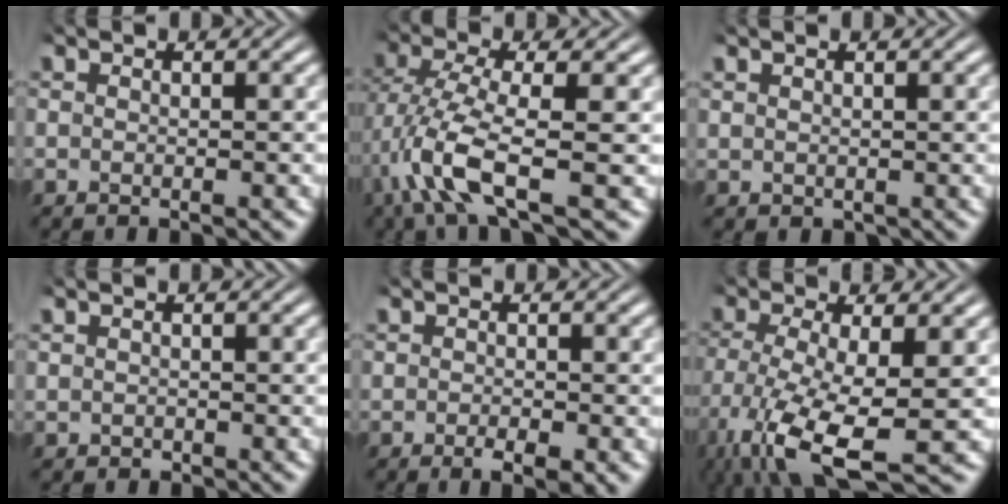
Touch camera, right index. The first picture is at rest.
{"total": 6.4, "force": [-1.0, 2.5, 5.9], "torque": [-0.131, -0.036, -0.002]}
{"total": 0.8, "force": [0.7, -0.2, 0.0], "torque": [0.006, -0.005, 0.021]}
{"total": 0.6, "force": [0.6, -0.1, -0.2], "torque": [0.002, -0.005, 0.015]}
{"total": 1.9, "force": [-0.5, 0.7, 1.7], "torque": [-0.028, -0.004, -0.006]}
{"total": 7.3, "force": [-2.9, 3.0, 5.9], "torque": [-0.133, -0.063, -0.013]}